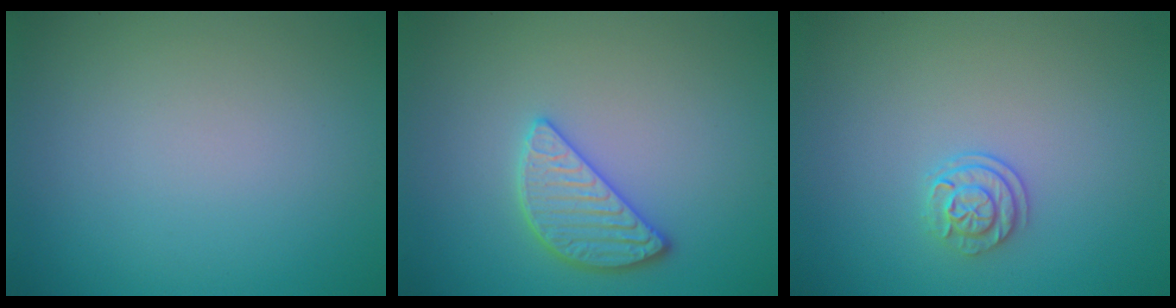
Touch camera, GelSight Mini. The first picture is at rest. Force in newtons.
{"total": 2.8, "press": 2.8, "slide": 0.6}
{"total": 1.9, "press": 1.6, "slide": 1.1}